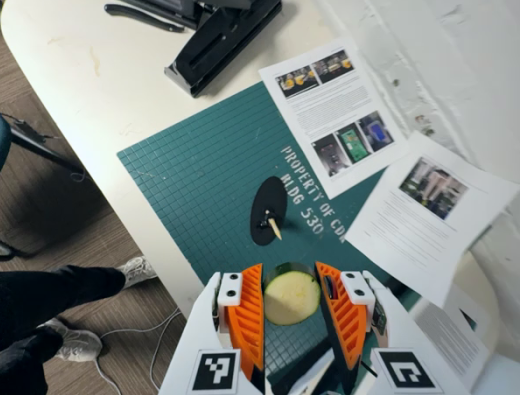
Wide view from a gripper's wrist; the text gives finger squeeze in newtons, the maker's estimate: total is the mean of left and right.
{"total": 11.8, "left": 12.6, "right": 11.0}